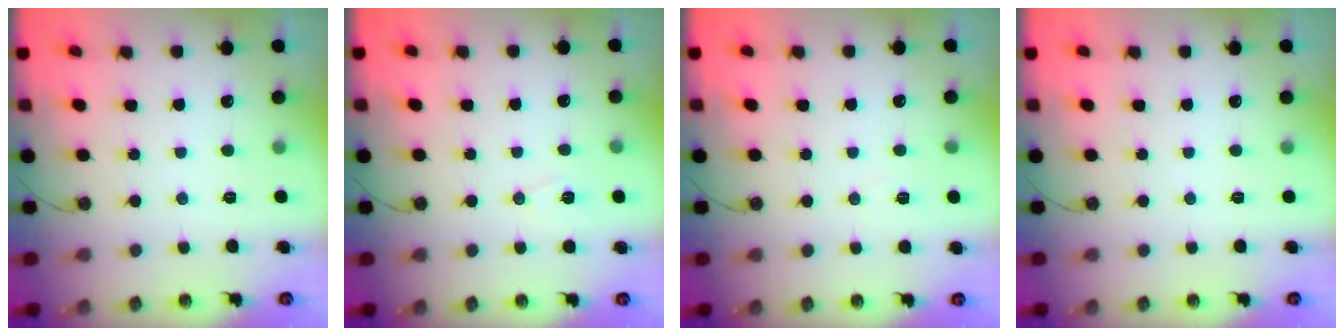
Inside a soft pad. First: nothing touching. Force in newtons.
{"total": 7.3, "press": 5.7, "slide": 4.6}
{"total": 6.6, "press": 4.9, "slide": 4.4}
{"total": 0.0}